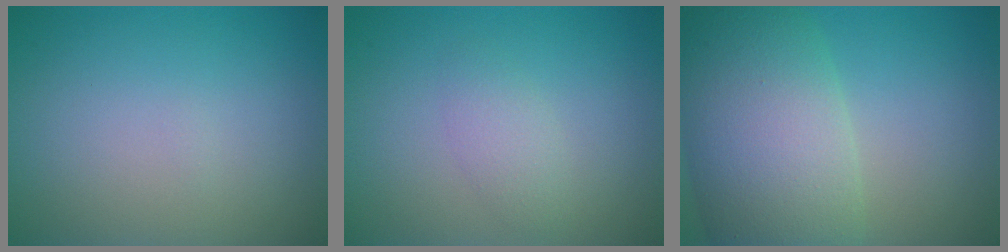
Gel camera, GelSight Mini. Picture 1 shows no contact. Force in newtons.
{"total": 1.7, "press": 1.7, "slide": 0.1}
{"total": 11.3, "press": 11.3, "slide": 0.5}